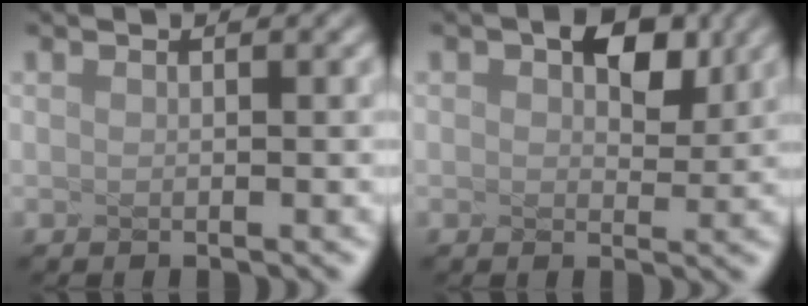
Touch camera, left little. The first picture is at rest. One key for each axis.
{"total": 1.0, "fx": 0.2, "fy": 0.3, "fz": 0.9, "tx": -0.046, "ty": -0.006, "tz": 0.042}